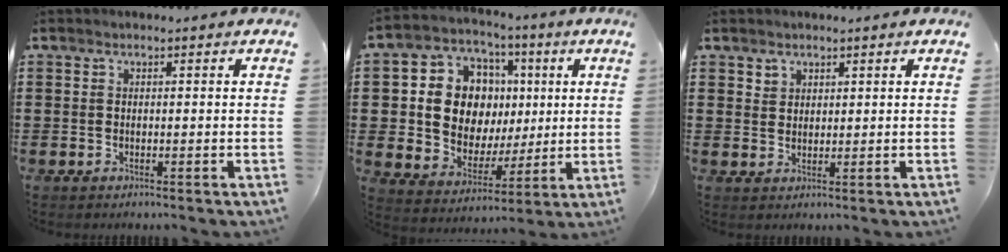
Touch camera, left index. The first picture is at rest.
{"total": 10.9, "force": [1.9, 9.6, 4.8], "torque": [-0.122, -0.001, 0.041]}
{"total": 1.9, "force": [1.4, 1.3, 0.0], "torque": [0.004, 0.000, 0.027]}